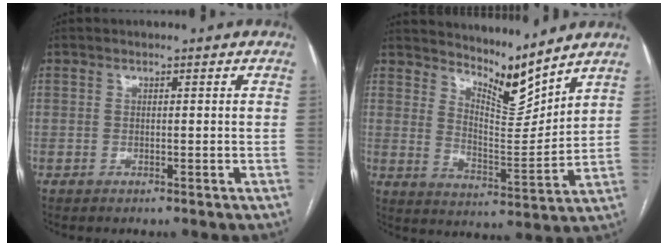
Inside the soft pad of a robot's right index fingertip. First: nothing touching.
{"total": 8.3, "force": [7.9, 0.6, 2.7], "torque": [-0.054, -0.023, 0.143]}